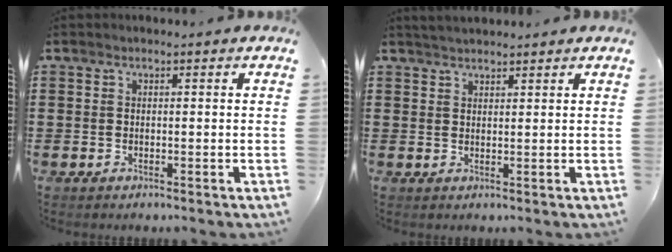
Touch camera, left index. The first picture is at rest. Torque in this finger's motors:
{"motor_torque": [0.12, -0.17, 0.17, 0.06]}